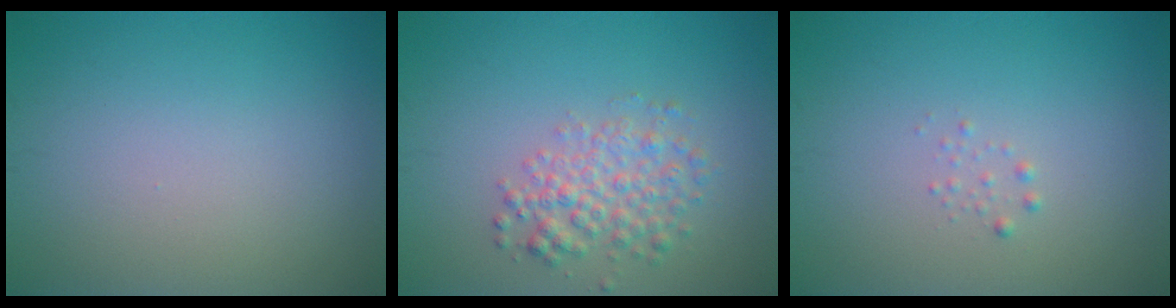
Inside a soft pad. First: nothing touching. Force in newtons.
{"total": 3.3, "press": 3.3, "slide": 0.1}
{"total": 0.6, "press": 0.6, "slide": 0.0}